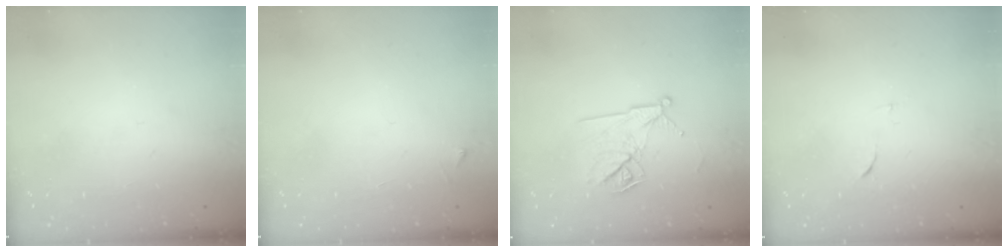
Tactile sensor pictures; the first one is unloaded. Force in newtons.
{"total": 2.5, "press": 2.5, "slide": 0.3}
{"total": 12.0, "press": 12.0, "slide": 0.1}
{"total": 4.5, "press": 4.3, "slide": 1.0}